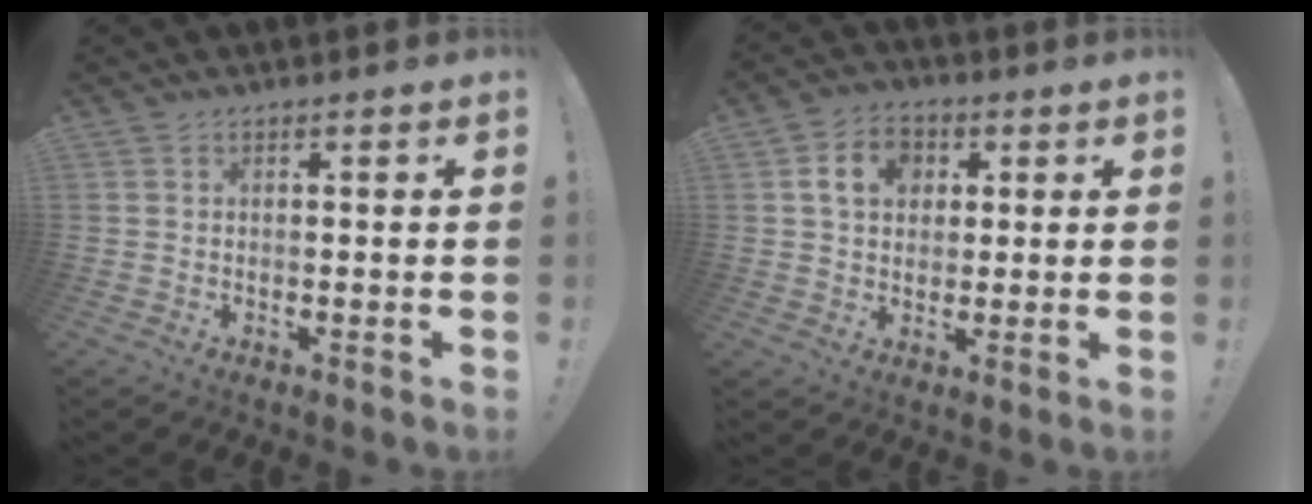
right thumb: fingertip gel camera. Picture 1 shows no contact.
{"total": 9.8, "force": [2.8, 7.8, 5.2], "torque": [-0.076, 0.005, 0.054]}